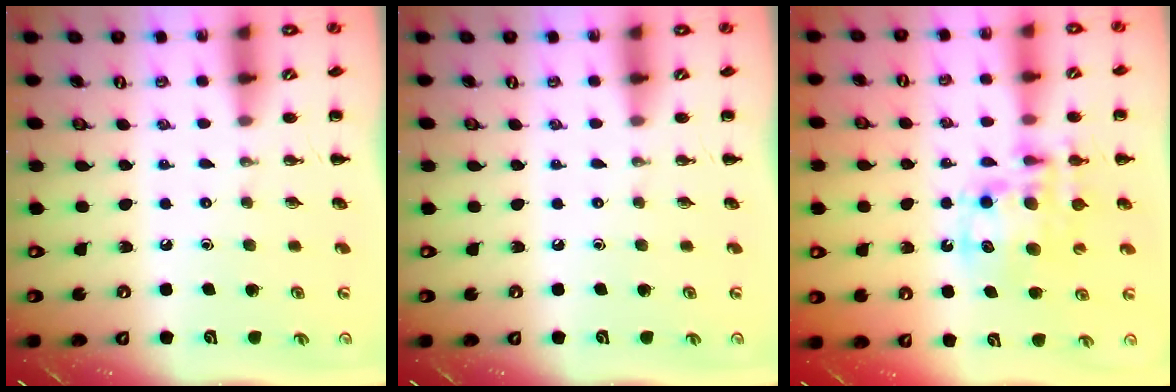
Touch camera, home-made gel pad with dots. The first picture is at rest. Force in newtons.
{"total": 0.0}
{"total": 13.3, "press": 12.9, "slide": 3.4}